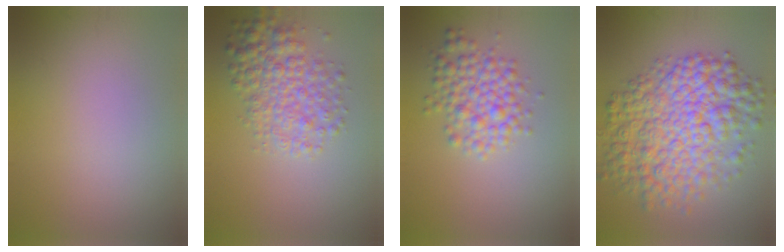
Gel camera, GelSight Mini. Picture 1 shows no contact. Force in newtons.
{"total": 5.0, "press": 5.0, "slide": 0.1}
{"total": 4.3, "press": 4.3, "slide": 0.1}
{"total": 9.8, "press": 9.8, "slide": 0.1}